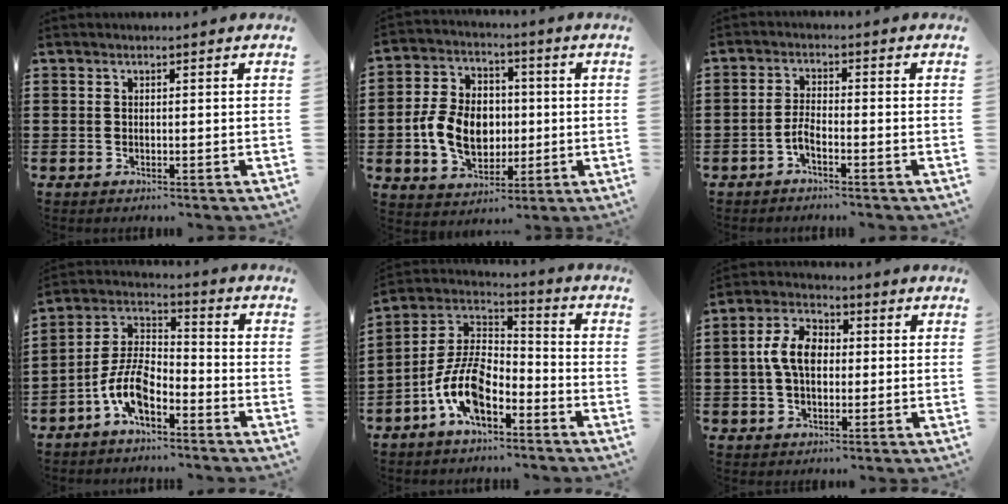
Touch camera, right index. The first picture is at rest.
{"total": 9.7, "force": [-0.8, 7.4, 6.2], "torque": [-0.126, 0.012, -0.016]}
{"total": 2.7, "force": [-1.6, 0.5, 2.1], "torque": [-0.056, -0.005, -0.035]}
{"total": 8.5, "force": [-4.8, 3.7, 5.9], "torque": [-0.151, -0.006, -0.099]}
{"total": 10.3, "force": [-5.5, 4.6, 7.4], "torque": [-0.181, -0.005, -0.111]}
{"total": 6.9, "force": [0.2, 4.3, 5.4], "torque": [-0.123, 0.013, -0.002]}